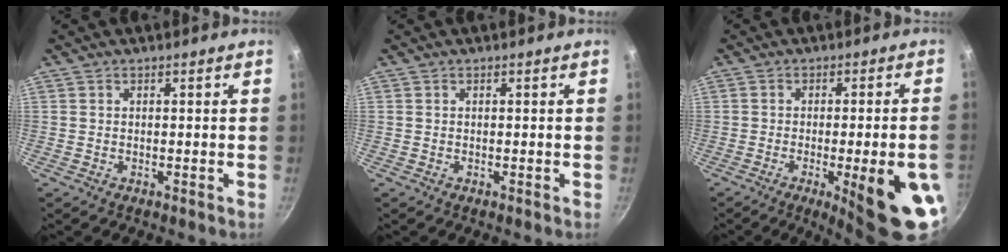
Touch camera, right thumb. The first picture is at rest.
{"total": 0.0}
{"total": 16.2, "force": [-5.5, 3.6, 14.8], "torque": [-0.167, 0.015, -0.066]}